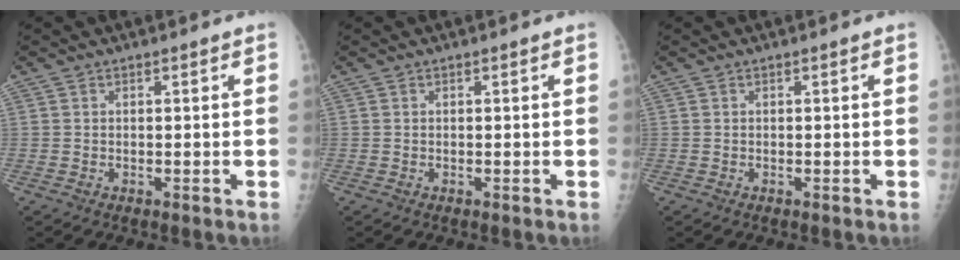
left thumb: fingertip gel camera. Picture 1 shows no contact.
{"total": 0.0}
{"total": 0.0}